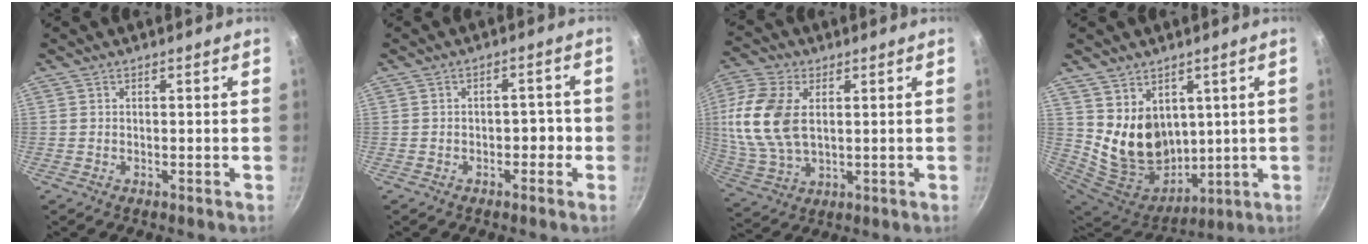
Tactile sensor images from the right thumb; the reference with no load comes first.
{"total": 3.1, "force": [-1.1, 2.1, 2.0], "torque": [-0.004, 0.018, -0.017]}
{"total": 15.1, "force": [2.7, 9.2, 11.6], "torque": [-0.240, -0.008, 0.053]}
{"total": 14.2, "force": [5.0, 11.2, 7.3], "torque": [-0.105, -0.042, 0.119]}